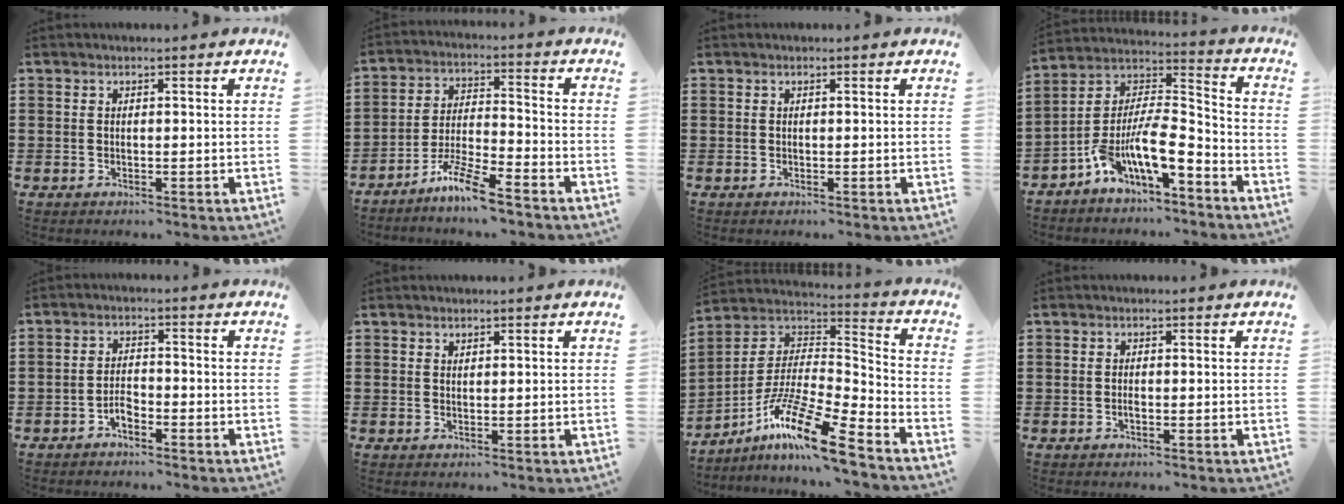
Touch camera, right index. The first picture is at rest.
{"total": 7.4, "force": [-6.3, 0.4, 4.0], "torque": [-0.093, -0.005, -0.122]}
{"total": 0.0}
{"total": 10.5, "force": [-6.4, 3.4, 7.7], "torque": [-0.166, -0.009, -0.126]}
{"total": 2.4, "force": [-1.7, 0.9, 1.3], "torque": [-0.030, 0.003, -0.035]}
{"total": 0.7, "force": [0.6, 0.4, 0.1], "torque": [-0.004, 0.001, 0.013]}
{"total": 13.9, "force": [-9.7, 1.2, 9.9], "torque": [-0.194, 0.007, -0.189]}
{"total": 0.9, "force": [-0.4, 0.2, 0.8], "torque": [-0.017, -0.006, -0.006]}